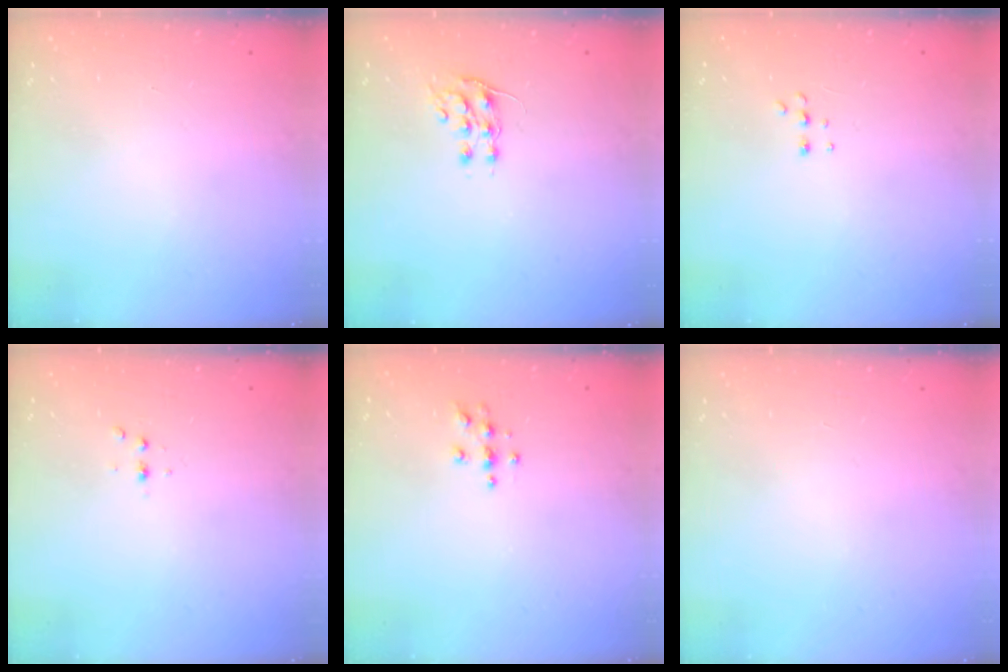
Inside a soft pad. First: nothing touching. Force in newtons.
{"total": 6.4, "press": 6.4, "slide": 0.5}
{"total": 4.5, "press": 4.4, "slide": 0.8}
{"total": 2.3, "press": 2.3, "slide": 0.3}
{"total": 3.9, "press": 3.9, "slide": 0.3}
{"total": 0.0}